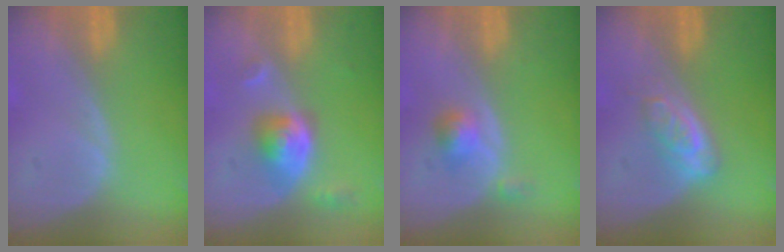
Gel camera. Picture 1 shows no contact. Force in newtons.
{"total": 5.4, "press": 5.0, "slide": 2.1}
{"total": 3.0, "press": 2.8, "slide": 1.2}
{"total": 4.6, "press": 4.2, "slide": 1.9}